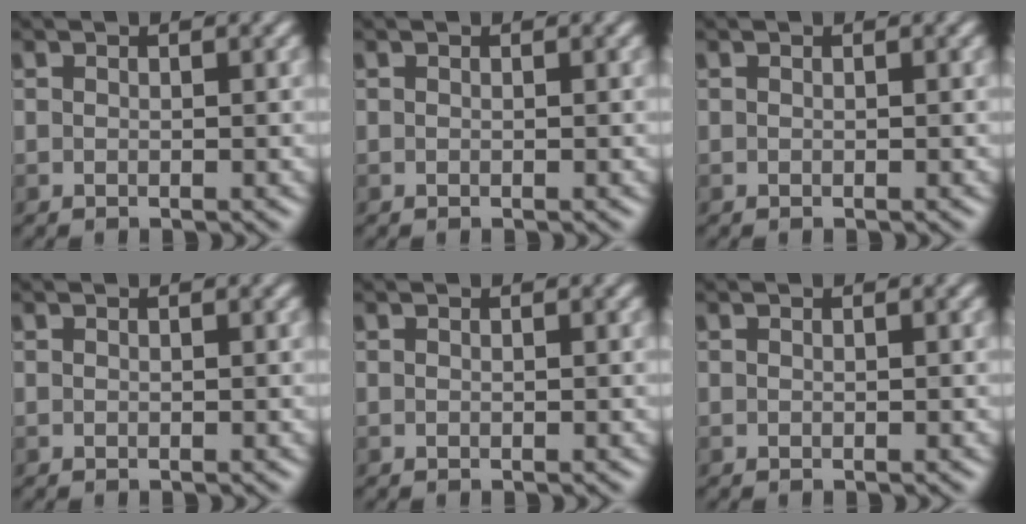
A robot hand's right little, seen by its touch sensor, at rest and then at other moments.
{"total": 0.0}
{"total": 0.0}
{"total": 0.0}
{"total": 0.0}
{"total": 0.0}